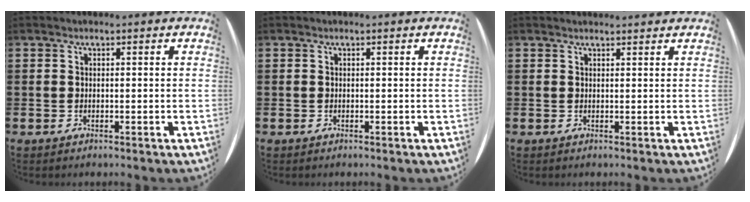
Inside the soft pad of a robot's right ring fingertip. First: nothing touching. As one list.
[{"total": 0.0}, {"total": 0.7, "force": [0.6, 0.0, -0.1], "torque": [0.002, 0.001, 0.012]}]